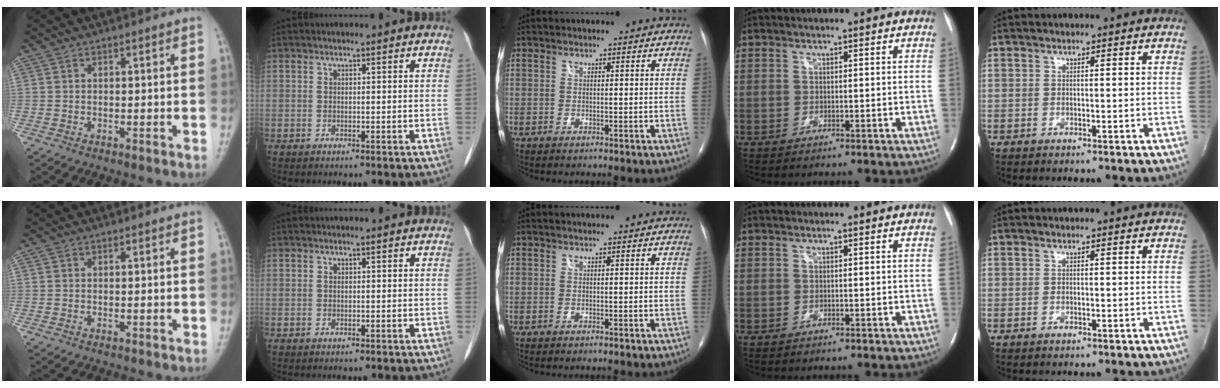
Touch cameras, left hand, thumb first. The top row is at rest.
{}